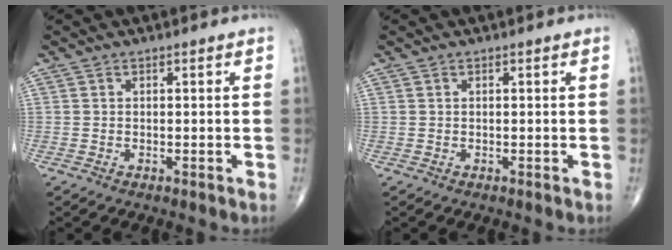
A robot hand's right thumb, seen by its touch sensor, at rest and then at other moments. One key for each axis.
{"total": 0.0}